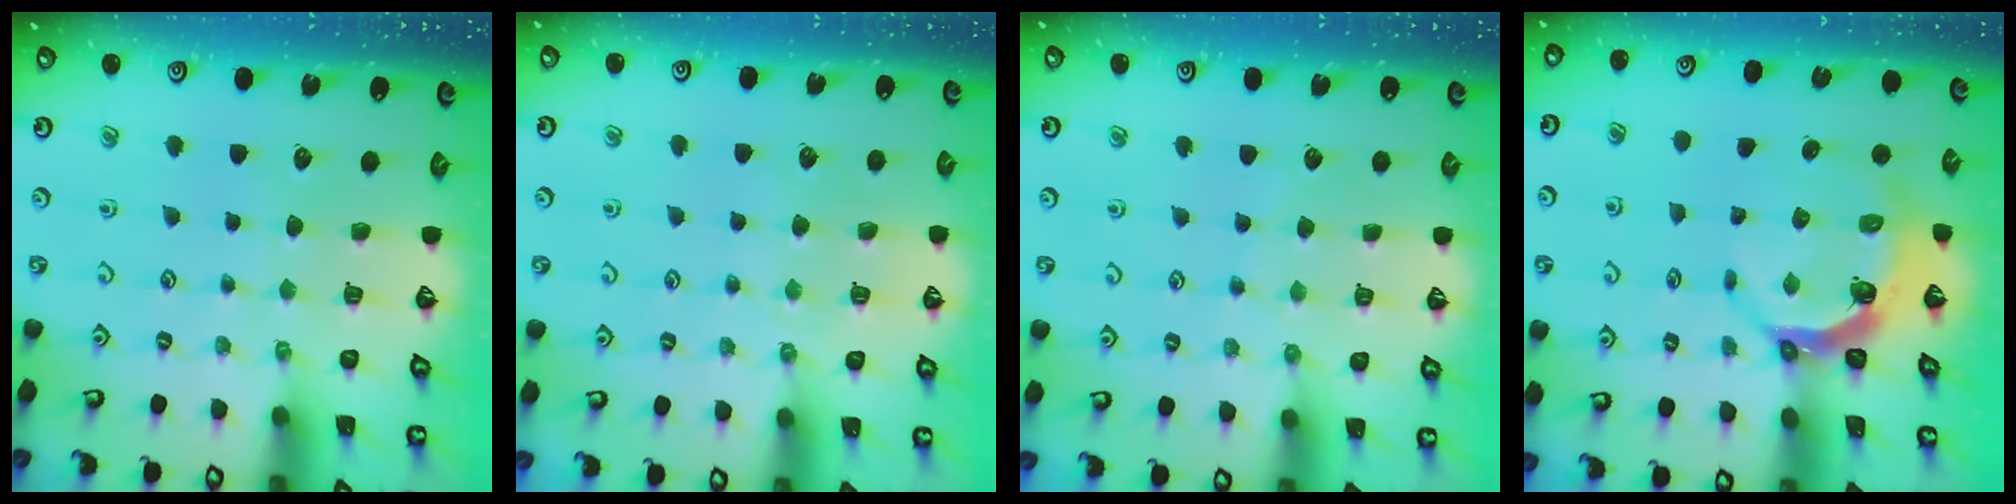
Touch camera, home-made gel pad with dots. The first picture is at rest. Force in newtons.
{"total": 2.8, "press": 2.8, "slide": 0.3}
{"total": 5.2, "press": 5.2, "slide": 0.4}
{"total": 5.7, "press": 4.5, "slide": 3.6}